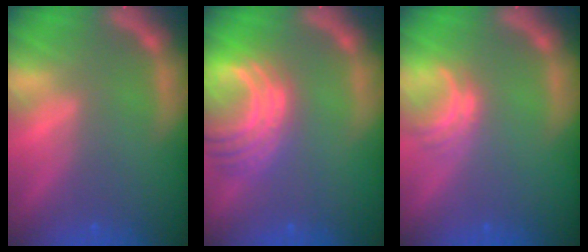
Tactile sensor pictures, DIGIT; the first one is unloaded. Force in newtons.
{"total": 8.5}
{"total": 2.5}